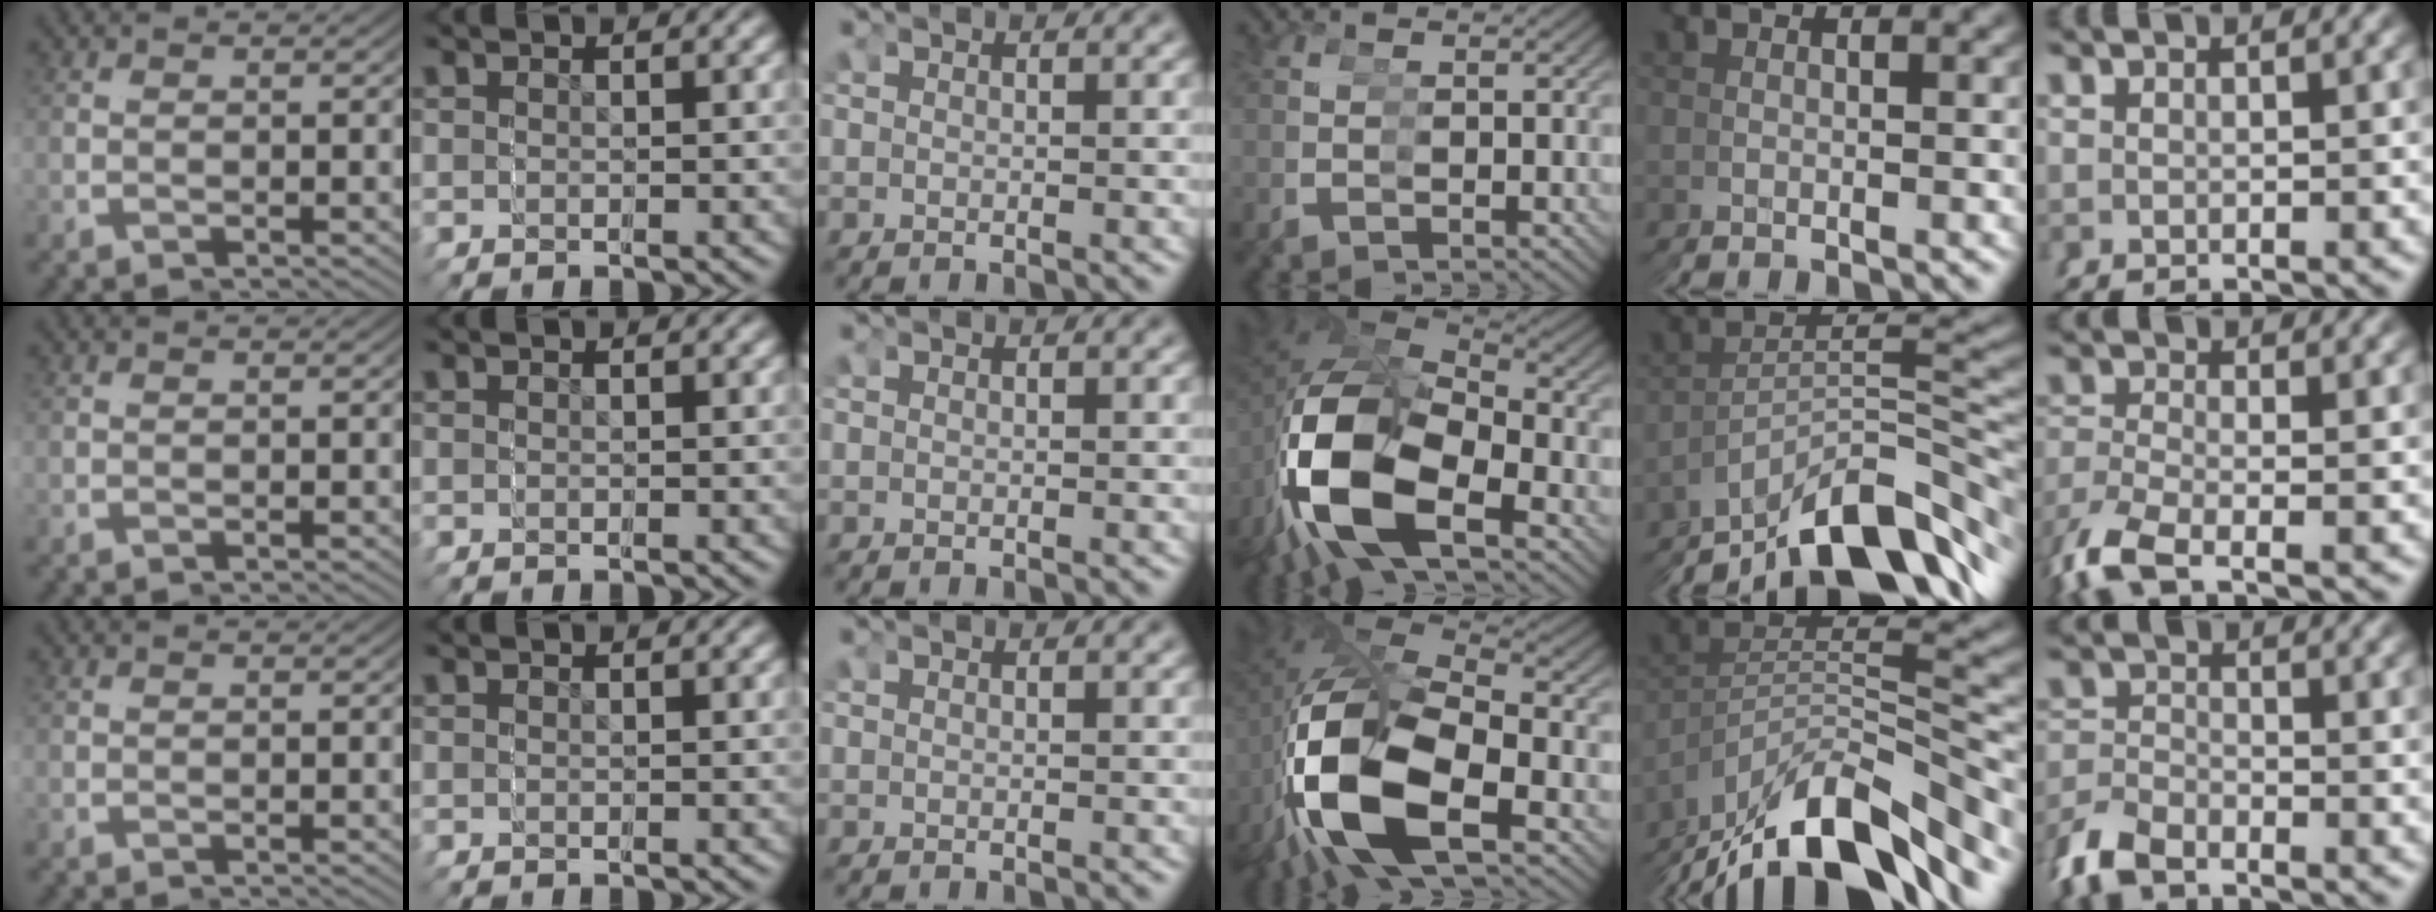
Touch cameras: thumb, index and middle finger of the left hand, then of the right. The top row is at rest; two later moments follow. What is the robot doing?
{"motion": "grasp_and_lifting", "object": "markers"}